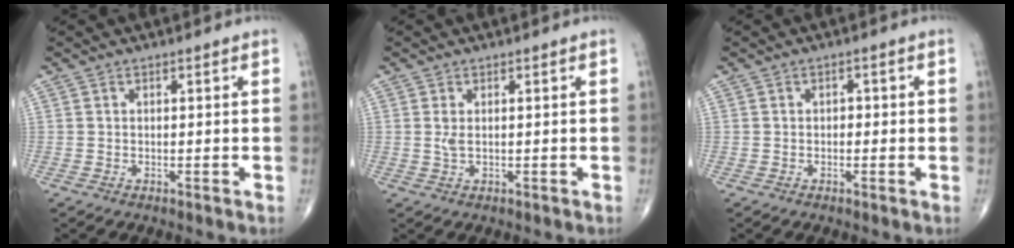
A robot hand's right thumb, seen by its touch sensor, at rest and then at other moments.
{"total": 1.5, "force": [0.3, 0.6, 1.4], "torque": [-0.034, -0.001, 0.010]}
{"total": 1.1, "force": [-0.1, 0.9, 0.7], "torque": [0.005, 0.003, -0.008]}